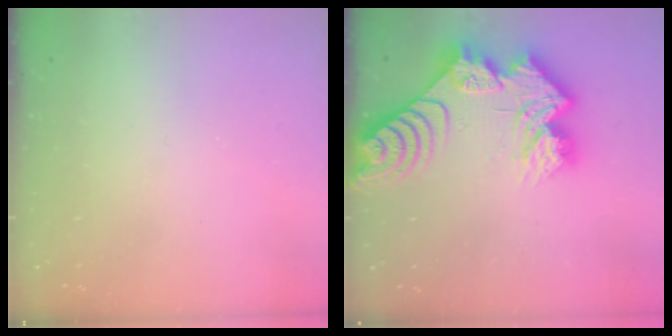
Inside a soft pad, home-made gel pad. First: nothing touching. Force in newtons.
{"total": 17.3, "press": 17.2, "slide": 1.7}